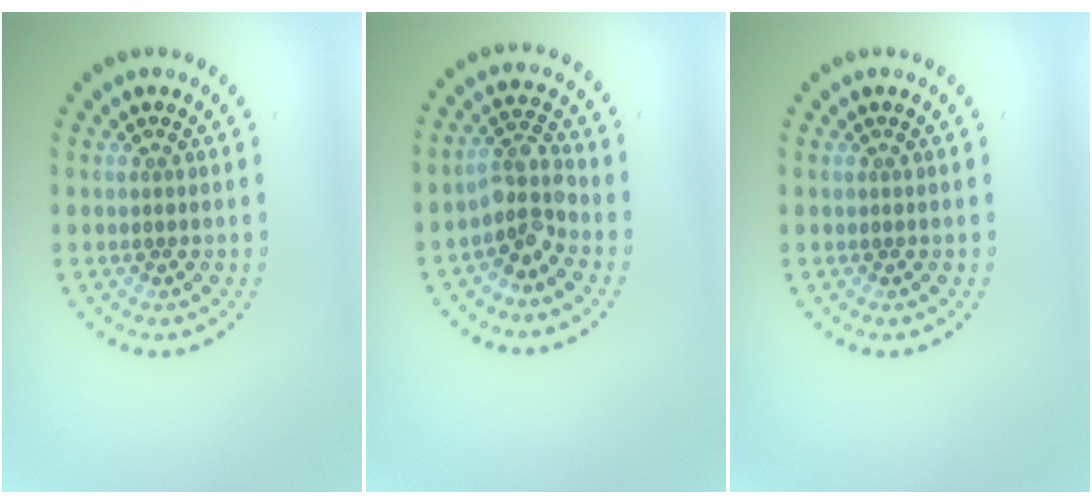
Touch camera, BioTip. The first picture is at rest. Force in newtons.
{"total": 3.1, "press": 2.4, "slide": 1.9}
{"total": 0.0}